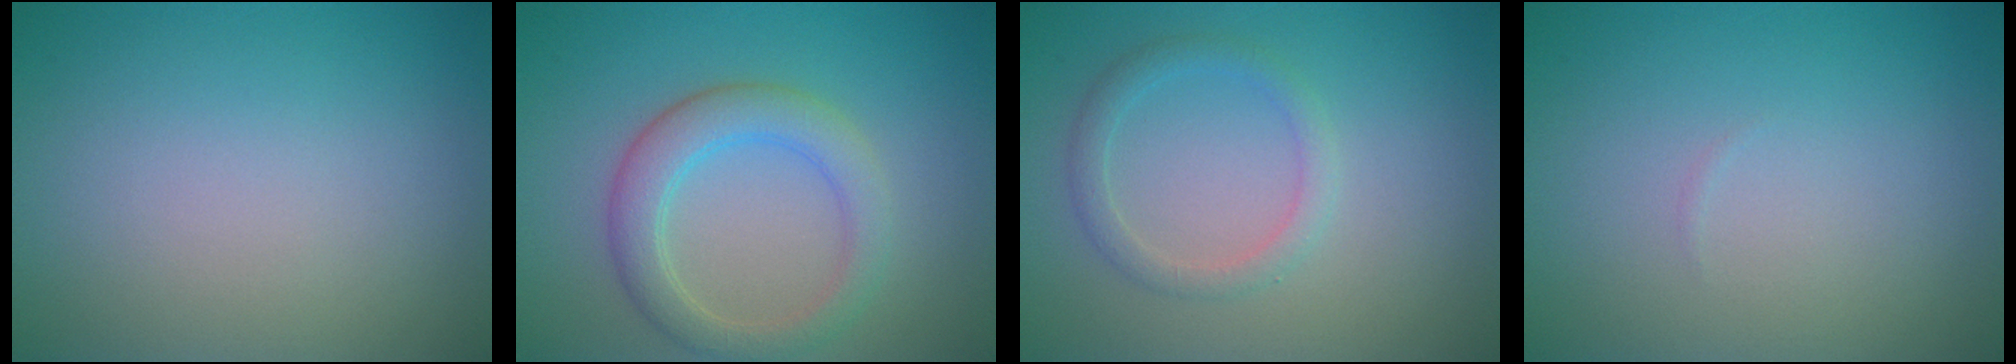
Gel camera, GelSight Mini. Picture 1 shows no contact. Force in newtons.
{"total": 4.0, "press": 3.9, "slide": 0.4}
{"total": 1.9, "press": 1.9, "slide": 0.0}
{"total": 0.0}